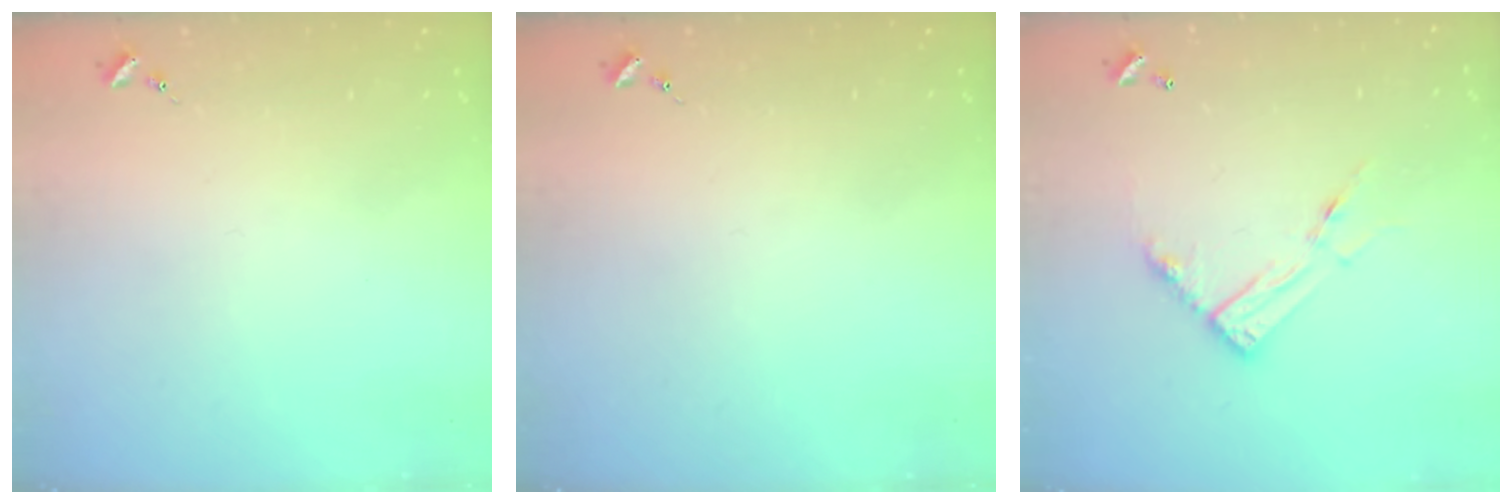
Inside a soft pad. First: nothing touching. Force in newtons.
{"total": 0.0}
{"total": 11.2, "press": 11.2, "slide": 0.9}